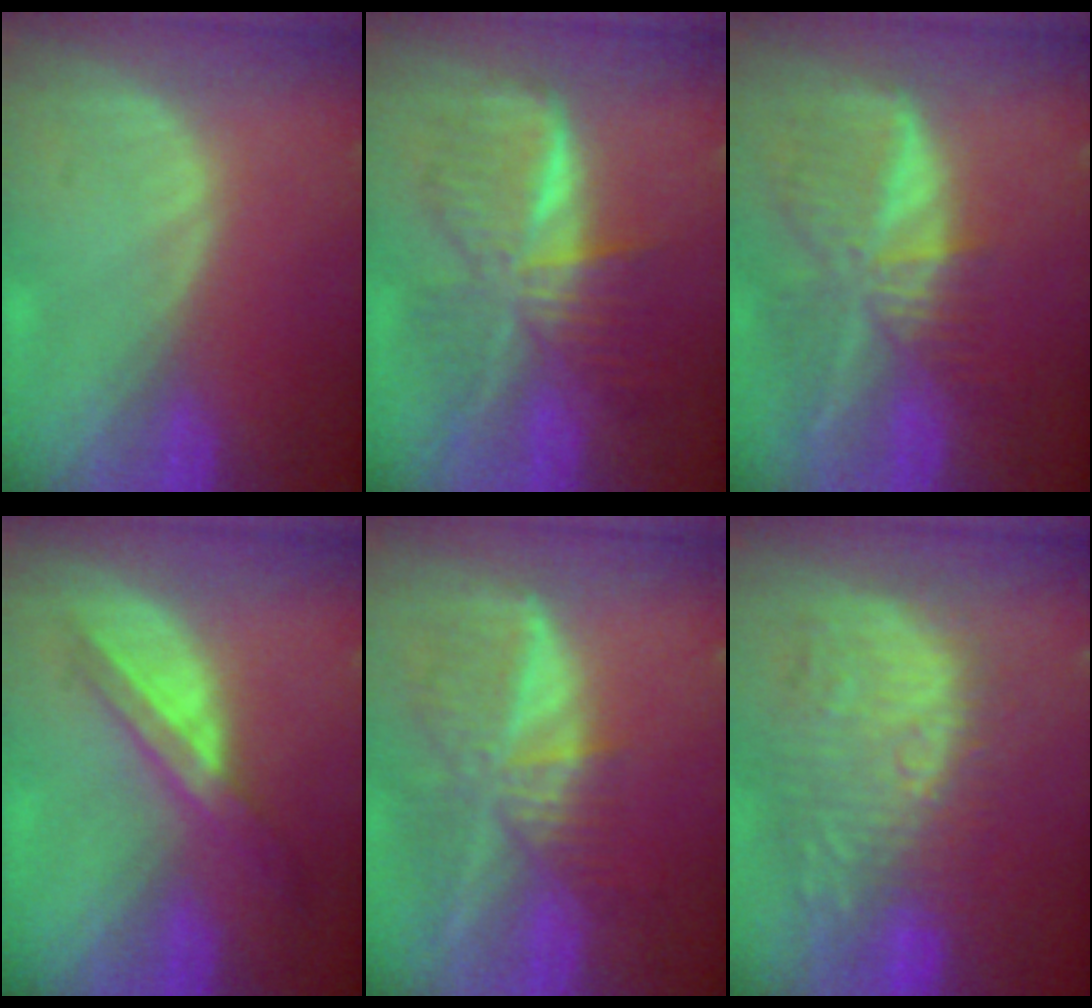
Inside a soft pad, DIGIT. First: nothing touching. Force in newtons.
{"total": 9.5, "press": 9.5, "slide": 0.6}
{"total": 9.5, "press": 8.4, "slide": 4.6}
{"total": 5.8, "press": 5.2, "slide": 2.6}
{"total": 9.2, "press": 8.0, "slide": 4.6}
{"total": 11.8, "press": 11.2, "slide": 3.9}